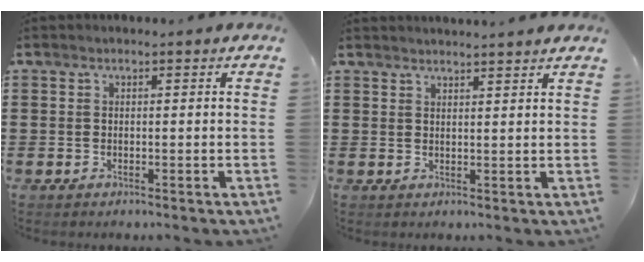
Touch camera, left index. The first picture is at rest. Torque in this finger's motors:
{"motor_torque": [-0.56, 0.50, 0.07, 0.08]}